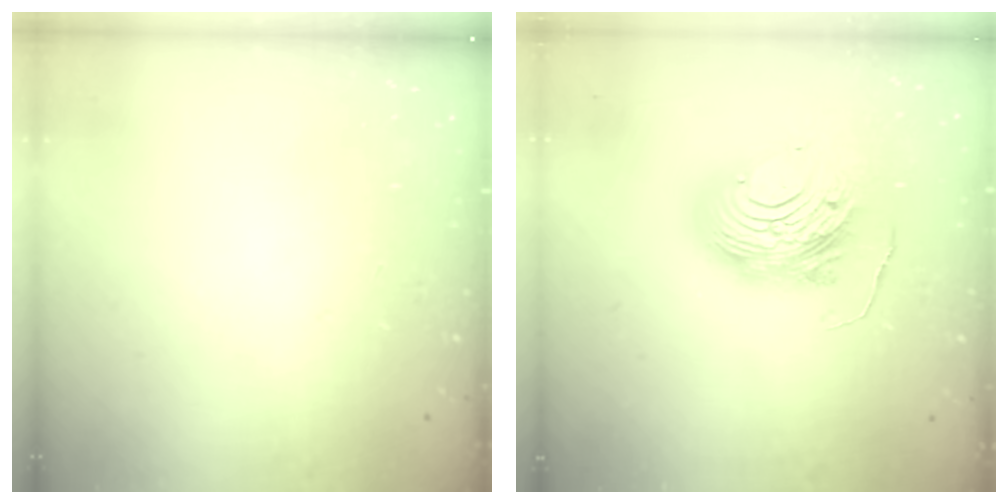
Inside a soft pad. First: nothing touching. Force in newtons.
{"total": 14.9, "press": 14.8, "slide": 1.4}